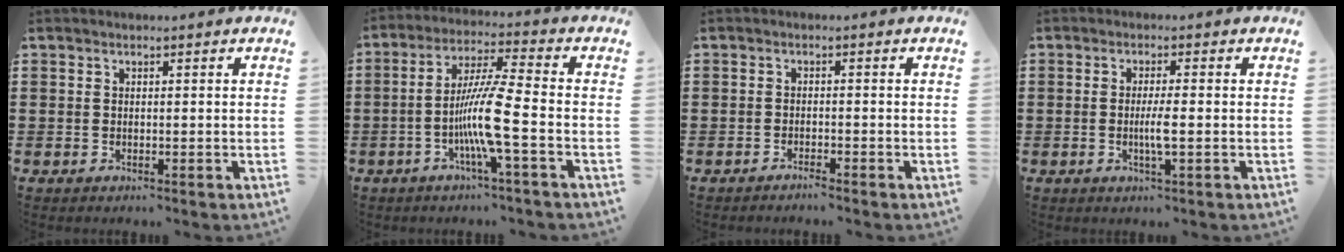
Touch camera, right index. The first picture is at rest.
{"total": 9.6, "force": [-3.1, 0.3, 9.1], "torque": [-0.183, -0.010, -0.065]}
{"total": 1.3, "force": [-1.2, -0.1, 0.3], "torque": [-0.009, -0.001, -0.024]}
{"total": 3.2, "force": [-0.6, 0.2, 3.2], "torque": [-0.063, -0.007, -0.015]}